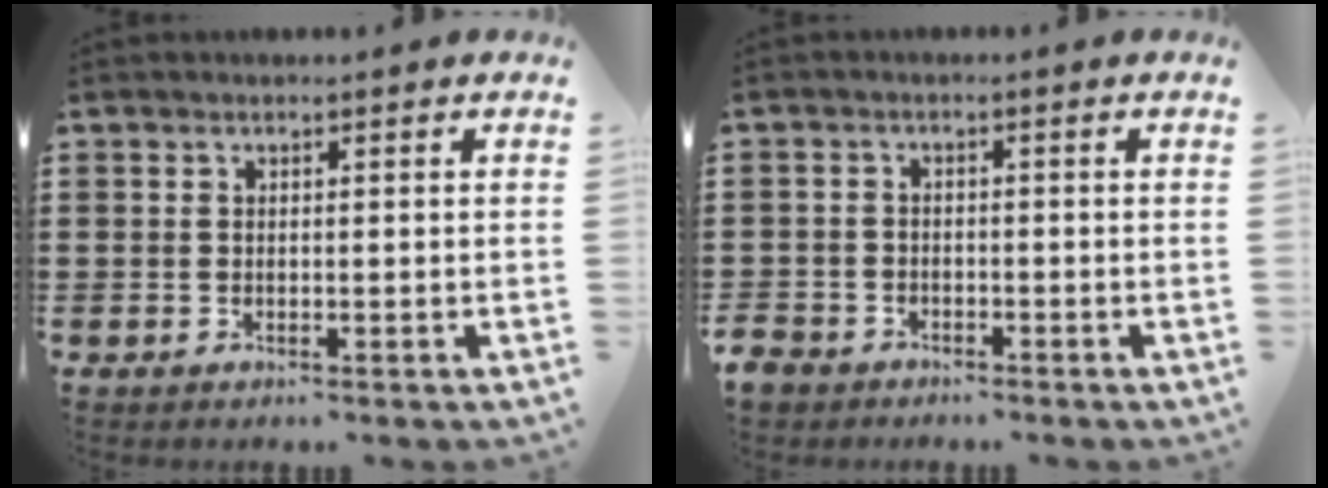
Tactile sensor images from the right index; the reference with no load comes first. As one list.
[{"total": 2.4, "force": [-2.2, 1.0, 0.1], "torque": [-0.022, -0.006, -0.052]}]